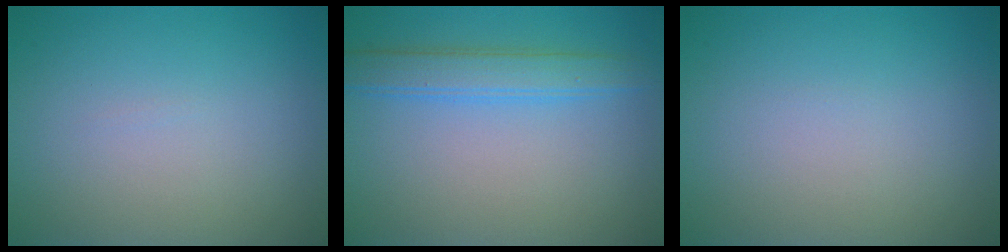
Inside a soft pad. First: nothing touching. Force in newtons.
{"total": 3.1, "press": 3.1, "slide": 0.2}
{"total": 0.0}